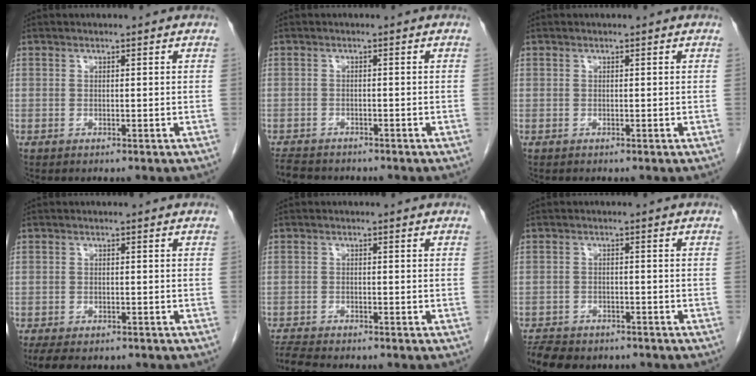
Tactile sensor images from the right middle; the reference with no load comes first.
{"total": 5.5, "force": [-5.0, 1.4, 1.8], "torque": [-0.035, -0.015, -0.079]}
{"total": 0.0}
{"total": 6.6, "force": [-5.2, 2.6, 3.0], "torque": [-0.048, -0.012, -0.072]}
{"total": 5.4, "force": [-5.1, 0.3, 1.8], "torque": [-0.040, -0.018, -0.085]}
{"total": 8.9, "force": [-7.4, 3.5, 3.4], "torque": [-0.070, -0.007, -0.106]}